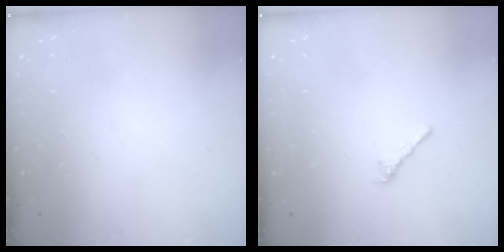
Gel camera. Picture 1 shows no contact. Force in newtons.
{"total": 2.4, "press": 2.3, "slide": 0.7}